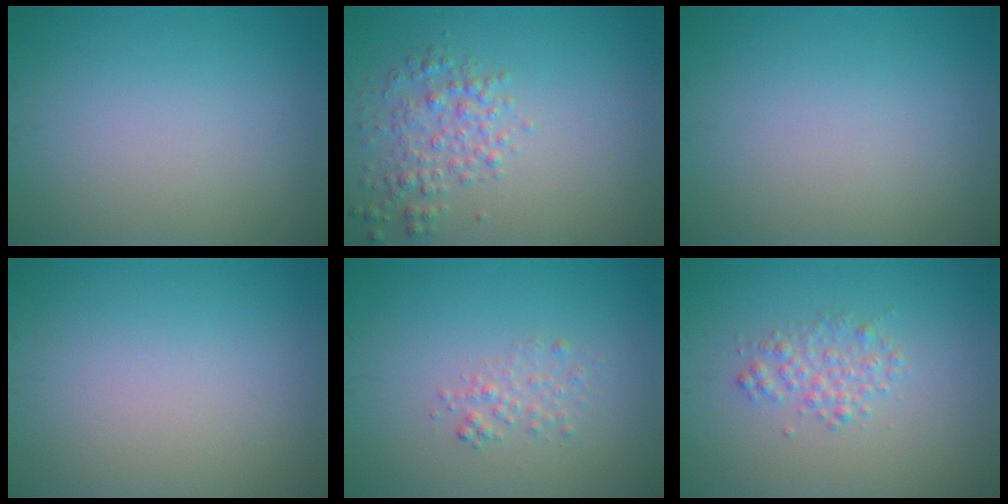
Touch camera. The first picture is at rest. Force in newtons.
{"total": 2.7, "press": 2.7, "slide": 0.1}
{"total": 0.0}
{"total": 0.0}
{"total": 1.4, "press": 1.4, "slide": 0.1}
{"total": 2.0, "press": 2.0, "slide": 0.0}